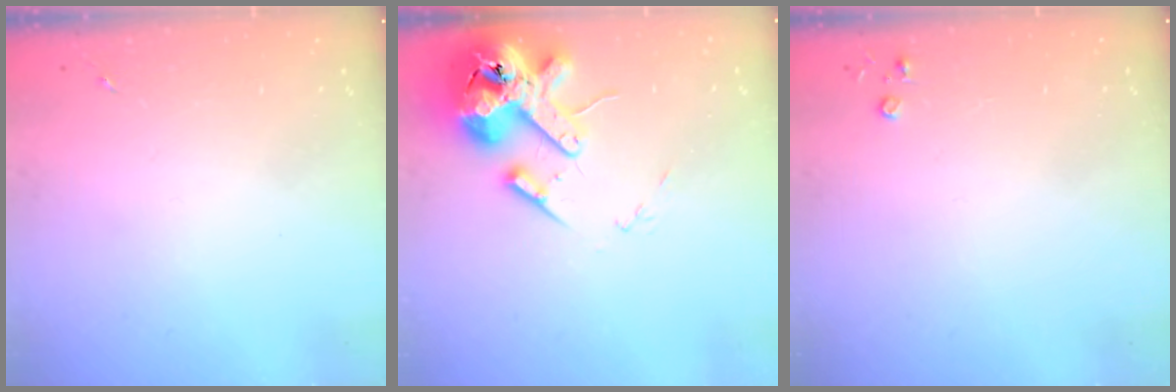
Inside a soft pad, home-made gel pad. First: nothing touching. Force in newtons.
{"total": 15.8, "press": 15.5, "slide": 2.8}
{"total": 2.8, "press": 2.8, "slide": 0.3}